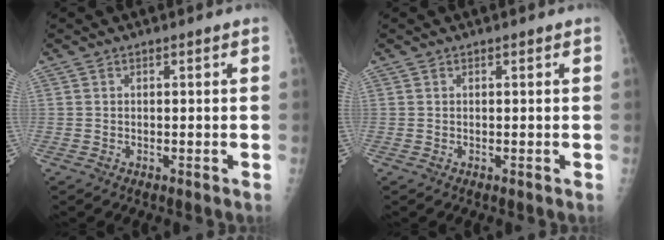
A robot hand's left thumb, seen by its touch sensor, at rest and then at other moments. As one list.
[{"total": 0.0}]